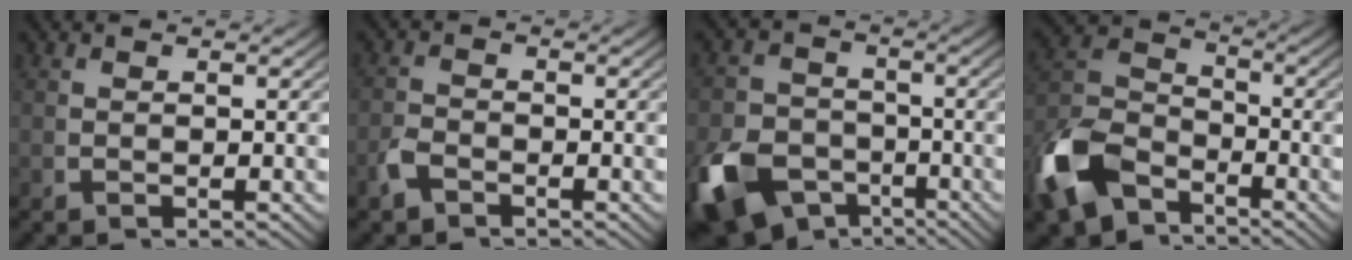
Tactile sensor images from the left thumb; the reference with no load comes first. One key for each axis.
{"total": 1.7, "fx": -1.4, "fy": 0.8, "fz": 0.5, "tx": -0.013, "ty": -0.006, "tz": -0.026}
{"total": 11.5, "fx": -5.8, "fy": 8.5, "fz": 5.0, "tx": -0.100, "ty": -0.060, "tz": -0.084}
{"total": 9.4, "fx": -4.1, "fy": 6.6, "fz": 5.3, "tx": -0.127, "ty": -0.038, "tz": -0.058}